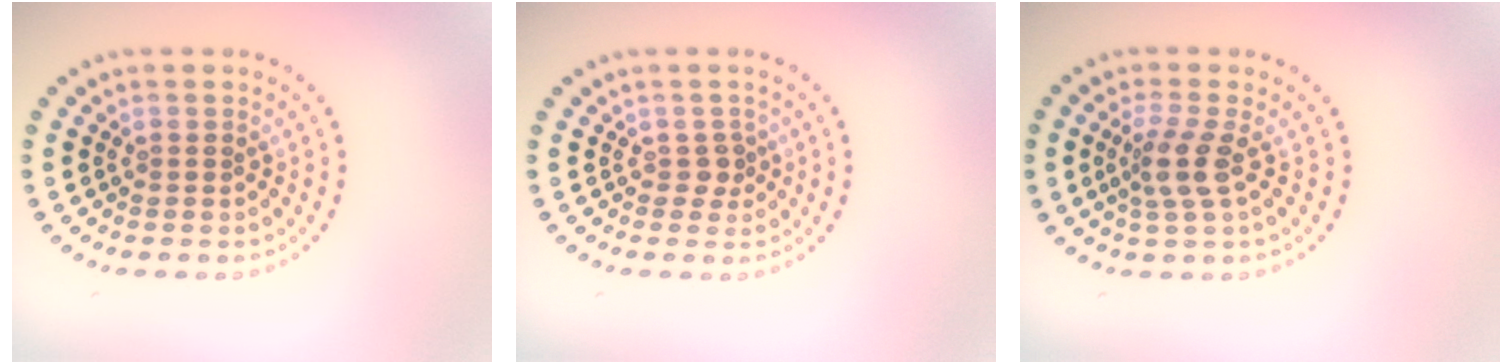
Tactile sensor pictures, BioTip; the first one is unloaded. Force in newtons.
{"total": 1.3, "press": 1.0, "slide": 0.8}
{"total": 2.7, "press": 2.1, "slide": 1.7}